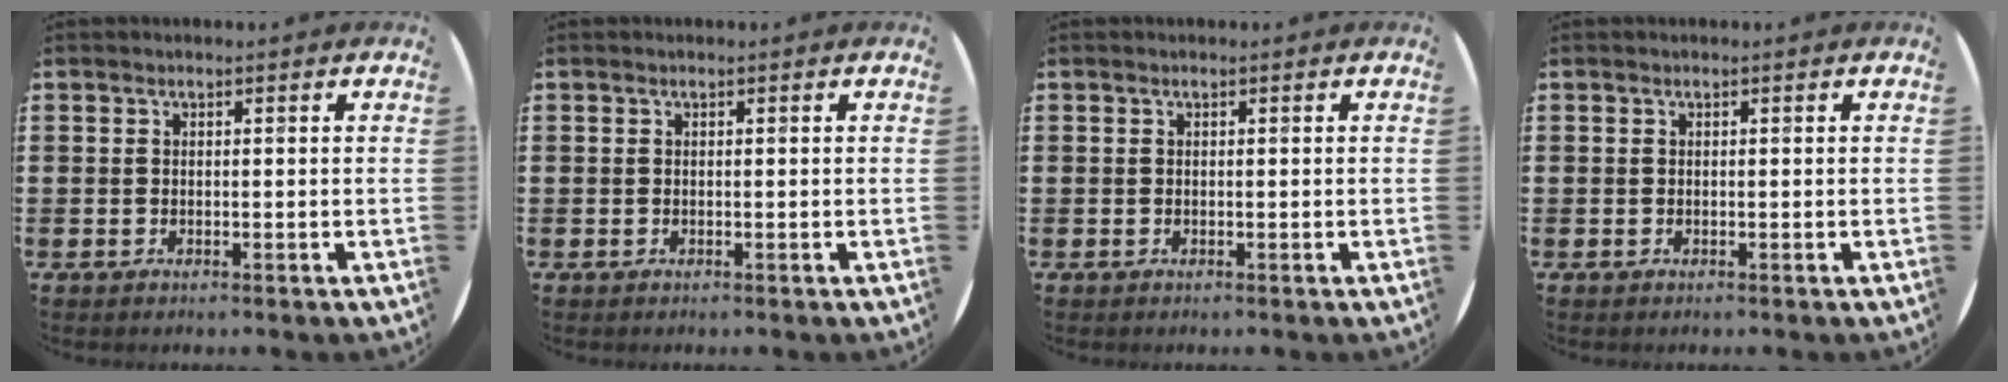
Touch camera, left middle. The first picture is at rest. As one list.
[{"total": 0.0}, {"total": 0.0}, {"total": 0.0}]